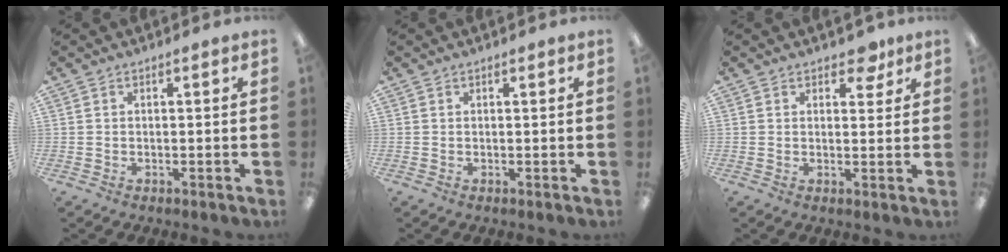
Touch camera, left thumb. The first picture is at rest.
{"total": 0.0}
{"total": 4.5, "force": [3.1, 2.6, 2.0], "torque": [-0.009, -0.013, 0.051]}